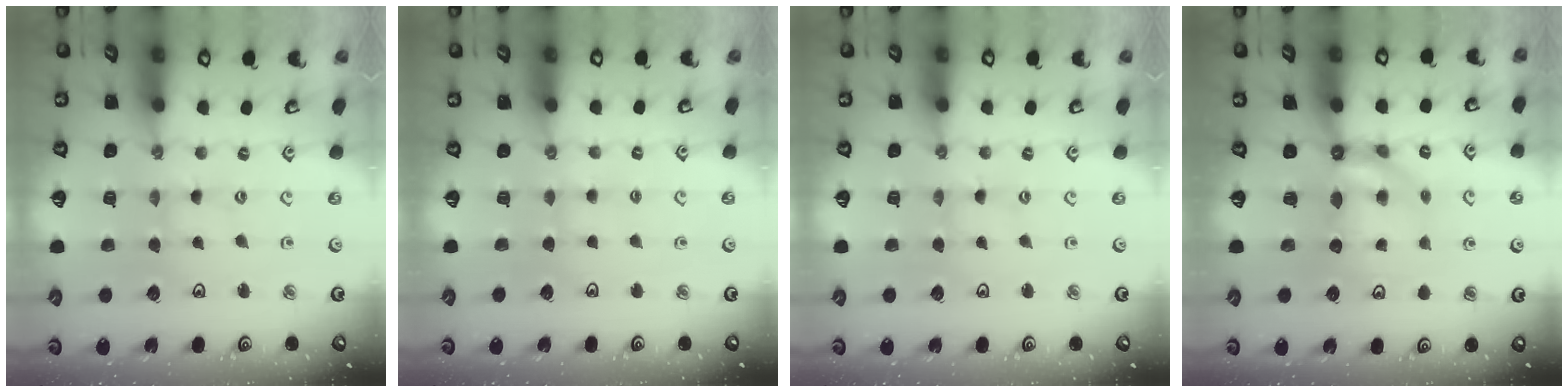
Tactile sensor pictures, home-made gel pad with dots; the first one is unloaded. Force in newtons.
{"total": 2.7, "press": 2.6, "slide": 0.4}
{"total": 0.0}
{"total": 6.9, "press": 6.9, "slide": 0.2}